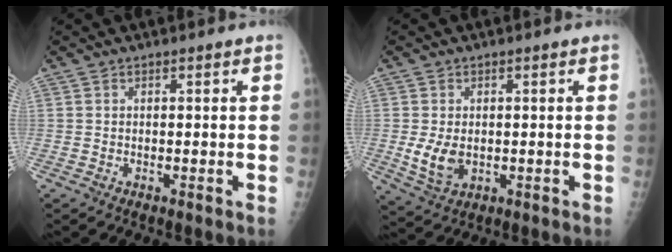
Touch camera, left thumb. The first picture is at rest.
{"total": 5.7, "force": [-0.4, 3.9, 4.1], "torque": [-0.070, -0.012, 0.004]}